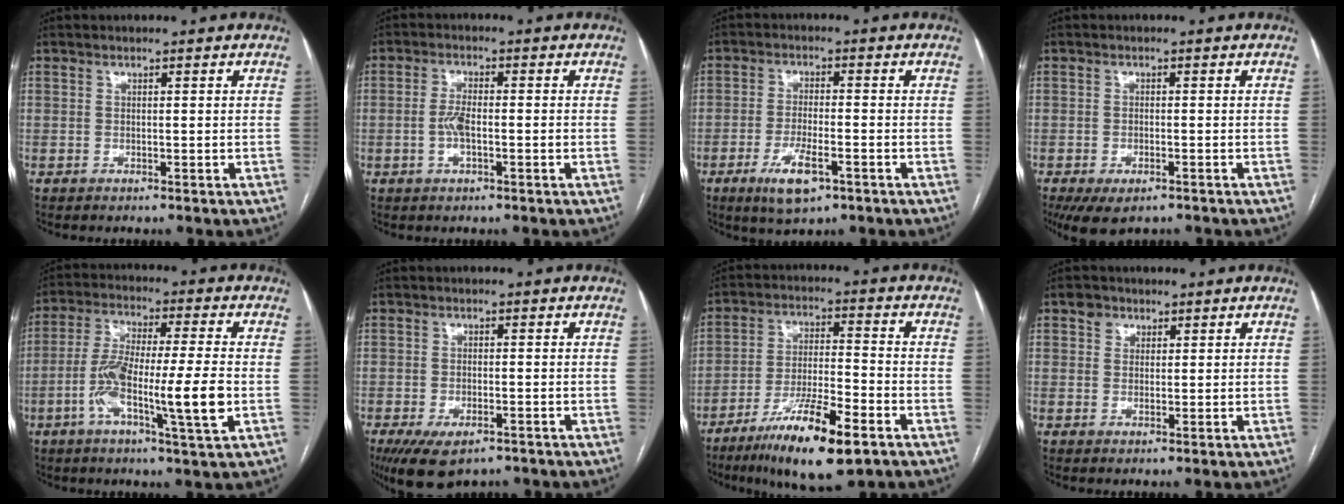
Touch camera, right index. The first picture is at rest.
{"total": 3.6, "force": [-0.8, 1.1, 3.3], "torque": [-0.072, 0.005, -0.013]}
{"total": 7.0, "force": [-3.5, 2.0, 5.7], "torque": [-0.108, -0.010, -0.055]}
{"total": 5.8, "force": [-3.8, 2.7, 3.4], "torque": [-0.055, -0.007, -0.058]}
{"total": 13.4, "force": [-3.3, 0.8, 13.0], "torque": [-0.241, 0.001, -0.062]}
{"total": 7.7, "force": [-5.0, 3.5, 4.7], "torque": [-0.078, -0.009, -0.077]}
{"total": 14.0, "force": [-8.4, 2.2, 11.0], "torque": [-0.202, -0.024, -0.141]}
{"total": 2.4, "force": [1.3, 2.0, 0.6], "torque": [-0.008, 0.004, 0.020]}